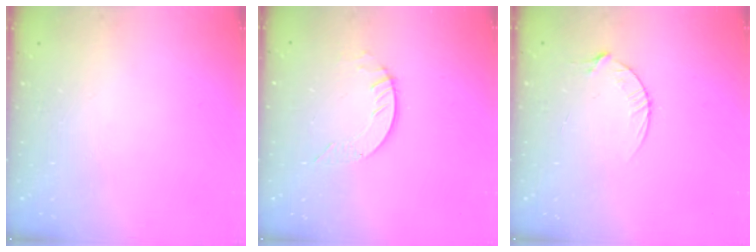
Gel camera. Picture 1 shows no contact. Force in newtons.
{"total": 4.0, "press": 4.0, "slide": 0.2}
{"total": 4.5, "press": 4.5, "slide": 0.5}